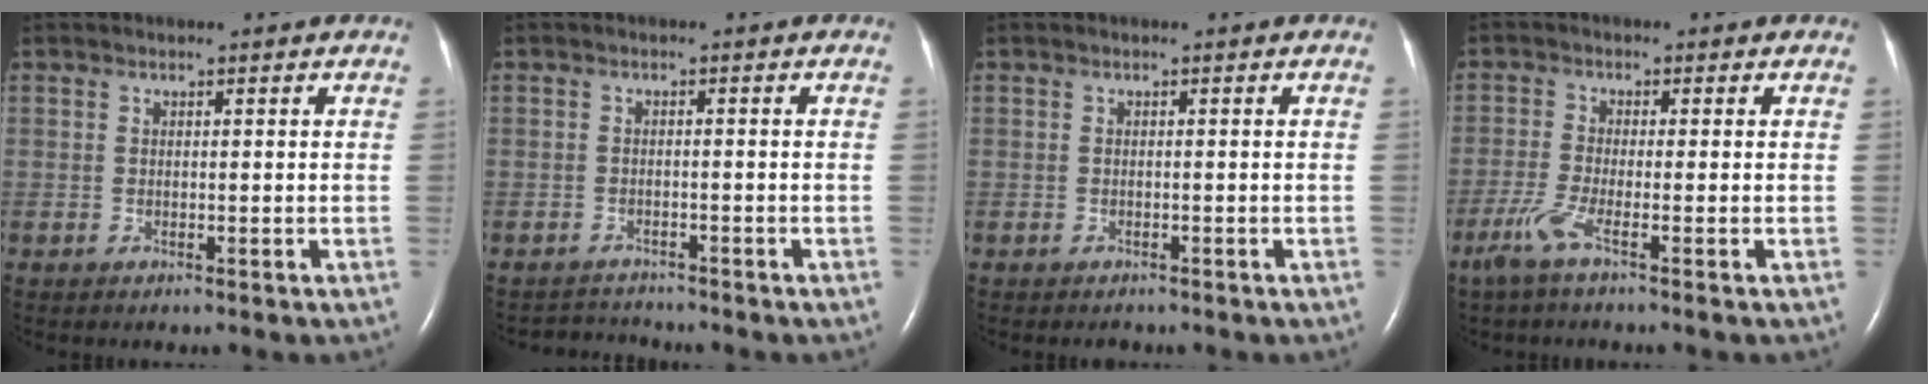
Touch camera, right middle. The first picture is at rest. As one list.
[{"total": 2.6, "force": [-2.4, 0.0, -0.8], "torque": [0.011, -0.015, -0.038]}, {"total": 1.2, "force": [-1.0, 0.5, 0.2], "torque": [-0.007, -0.002, -0.013]}, {"total": 4.0, "force": [-2.4, -0.2, 3.1], "torque": [-0.075, -0.012, -0.058]}]